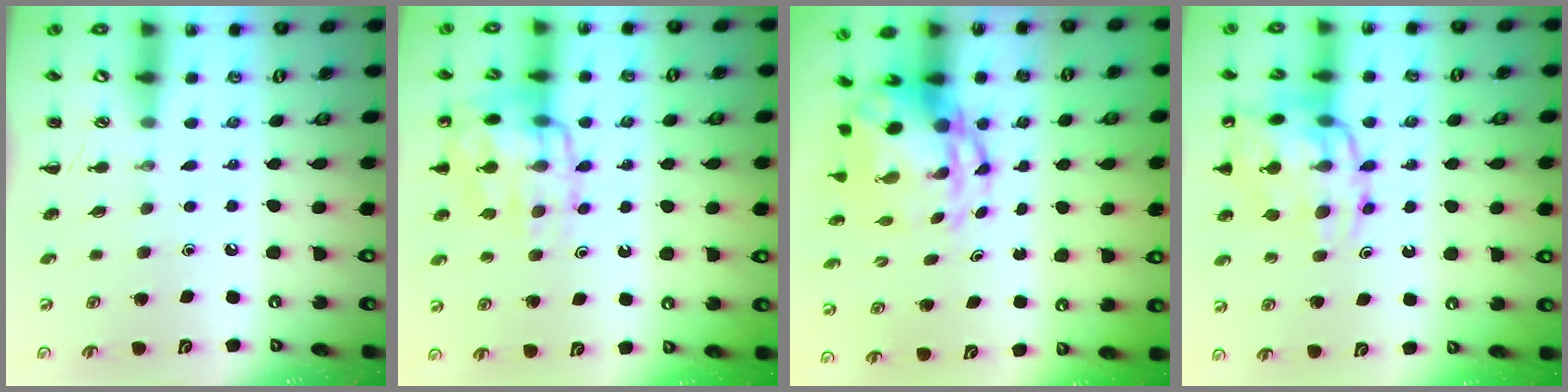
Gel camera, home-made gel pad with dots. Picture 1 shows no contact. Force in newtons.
{"total": 14.0, "press": 13.9, "slide": 1.2}
{"total": 7.5, "press": 7.3, "slide": 2.0}
{"total": 17.4, "press": 17.2, "slide": 2.9}